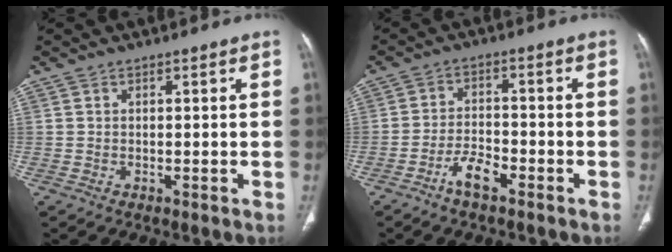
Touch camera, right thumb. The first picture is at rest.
{"total": 5.1, "force": [-3.4, 1.9, 3.4], "torque": [-0.064, 0.022, -0.063]}